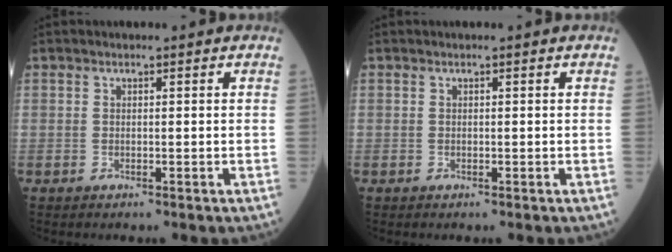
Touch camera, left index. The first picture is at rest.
{"total": 0.0}